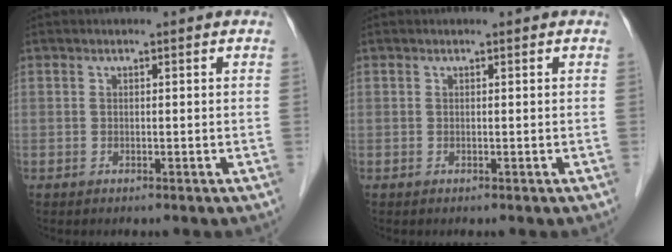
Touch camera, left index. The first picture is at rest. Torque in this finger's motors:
{"motor_torque": [-0.02, 0.02, 0.00, 0.00]}